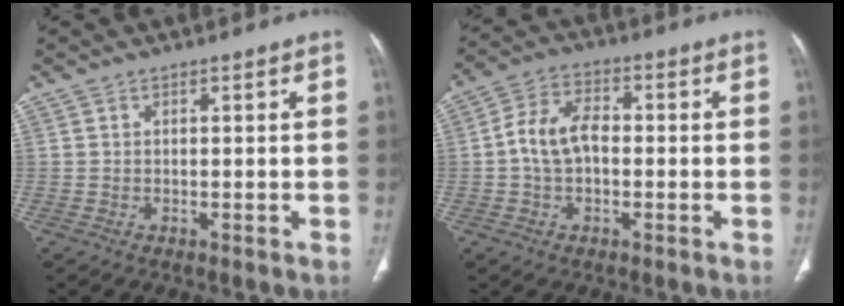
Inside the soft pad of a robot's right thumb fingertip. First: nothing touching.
{"total": 8.3, "force": [-0.5, 5.4, 6.4], "torque": [-0.113, 0.027, -0.018]}